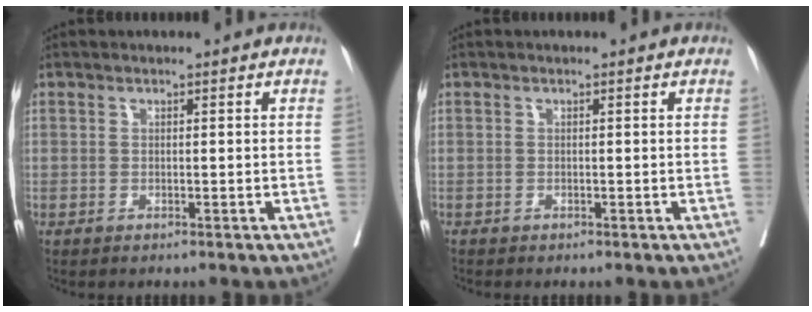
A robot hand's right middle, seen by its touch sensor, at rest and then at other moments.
{"total": 0.0}